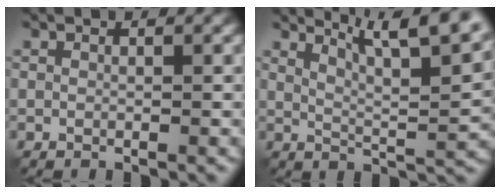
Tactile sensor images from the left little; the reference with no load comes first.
{"total": 9.1, "force": [6.4, 2.2, 6.1], "torque": [-0.085, 0.008, 0.085]}